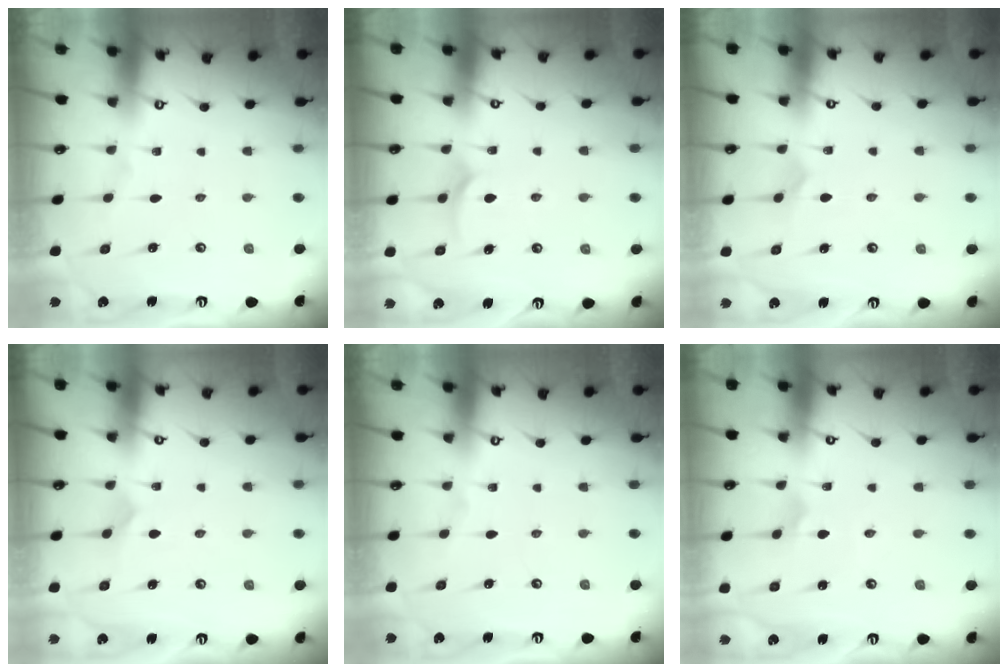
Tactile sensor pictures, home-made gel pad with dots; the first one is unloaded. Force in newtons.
{"total": 6.5, "press": 6.5, "slide": 0.3}
{"total": 3.3, "press": 3.3, "slide": 0.4}
{"total": 2.8, "press": 2.7, "slide": 0.2}
{"total": 0.0}
{"total": 2.3, "press": 2.3, "slide": 0.2}